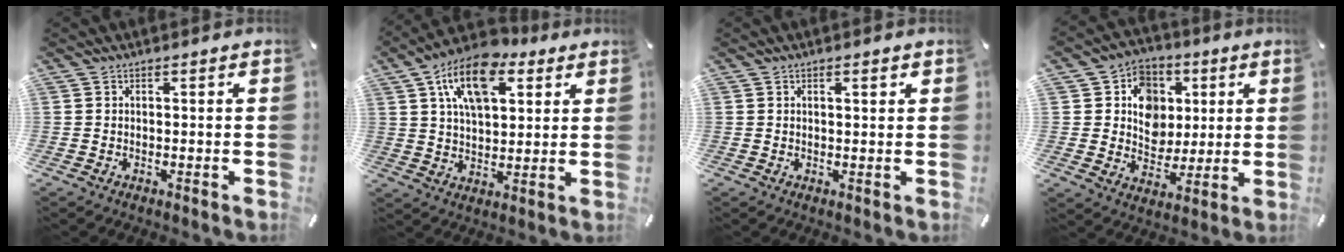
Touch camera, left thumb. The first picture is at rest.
{"total": 15.2, "force": [7.2, 8.5, 10.3], "torque": [-0.176, -0.012, 0.127]}
{"total": 1.5, "force": [0.7, 0.4, 1.2], "torque": [-0.025, 0.001, 0.012]}
{"total": 10.9, "force": [2.3, 10.0, 3.6], "torque": [-0.055, -0.011, 0.045]}